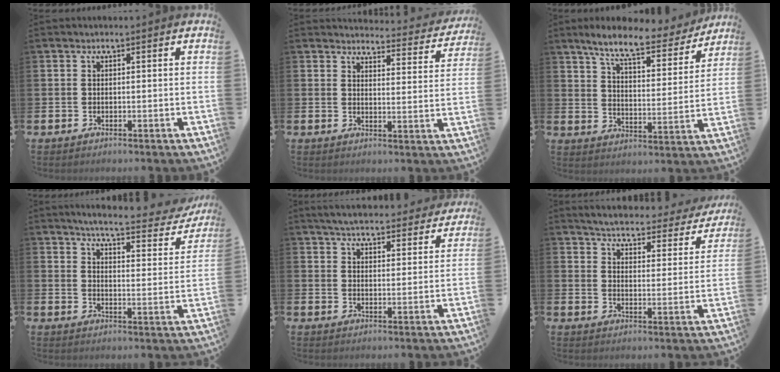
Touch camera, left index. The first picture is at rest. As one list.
[{"total": 3.5, "force": [3.4, 0.6, 0.4], "torque": [-0.012, -0.031, 0.053]}, {"total": 8.8, "force": [7.7, 1.7, 3.9], "torque": [-0.096, -0.041, 0.129]}, {"total": 5.2, "force": [4.8, 0.3, 1.9], "torque": [-0.055, -0.036, 0.075]}, {"total": 5.5, "force": [5.3, 0.8, 0.9], "torque": [-0.029, -0.036, 0.092]}, {"total": 4.2, "force": [4.0, 0.7, 1.1], "torque": [-0.049, -0.031, 0.061]}]